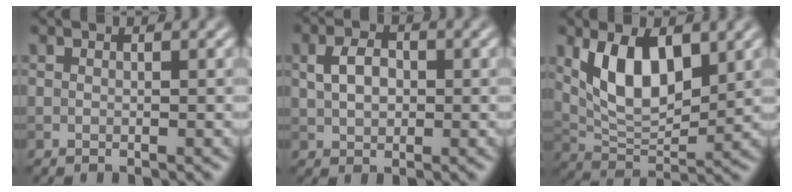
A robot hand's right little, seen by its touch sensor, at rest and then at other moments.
{"total": 2.9, "force": [0.4, 2.0, 2.0], "torque": [-0.043, 0.004, 0.007]}
{"total": 7.0, "force": [2.4, 3.5, 5.6], "torque": [-0.103, -0.003, 0.047]}